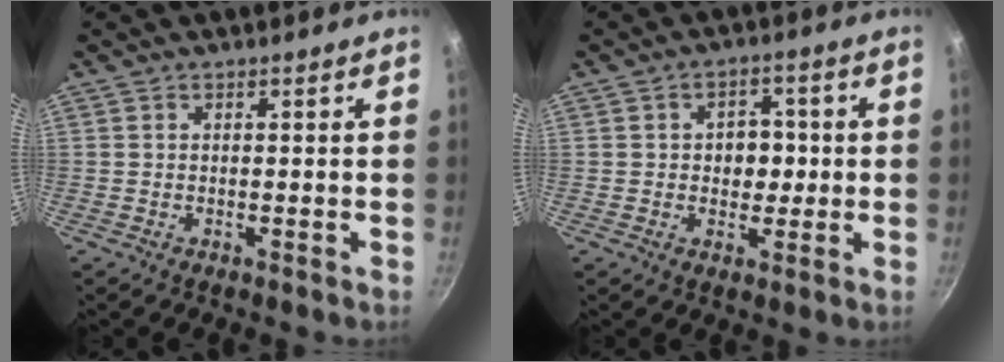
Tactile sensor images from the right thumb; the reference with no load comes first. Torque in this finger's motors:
{"motor_torque": [0.23, -0.09, 0.03, 0.47, 0.05]}